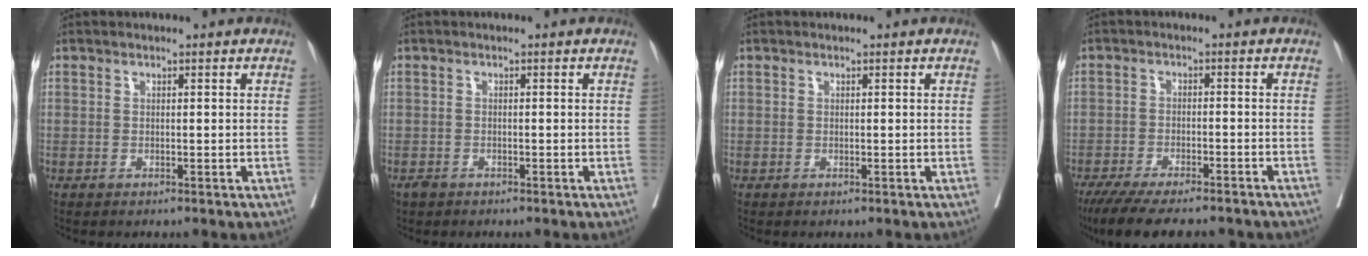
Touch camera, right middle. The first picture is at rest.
{"total": 0.9, "force": [-0.6, 0.6, 0.2], "torque": [-0.007, 0.001, -0.010]}
{"total": 0.0}
{"total": 15.9, "force": [-13.2, 3.9, 7.9], "torque": [-0.145, -0.027, -0.184]}